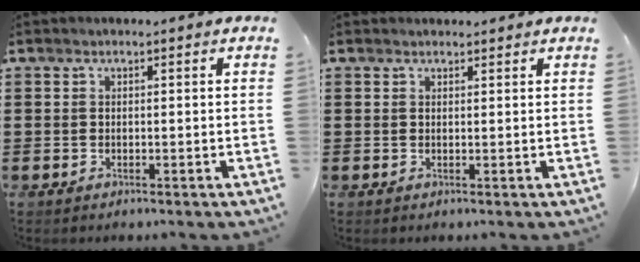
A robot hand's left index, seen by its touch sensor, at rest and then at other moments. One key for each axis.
{"total": 0.8, "fx": 0.7, "fy": 0.3, "fz": -0.1, "tx": 0.000, "ty": 0.001, "tz": 0.015}